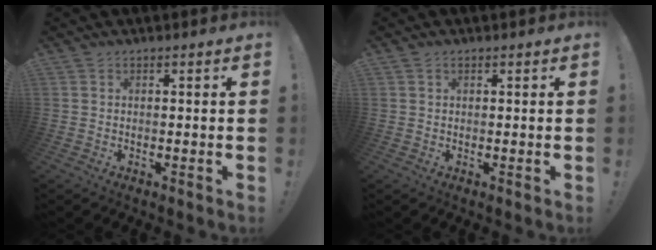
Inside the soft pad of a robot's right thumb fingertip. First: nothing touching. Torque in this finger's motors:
{"motor_torque": [-0.15, -0.30, -0.11, -0.25, 0.09]}